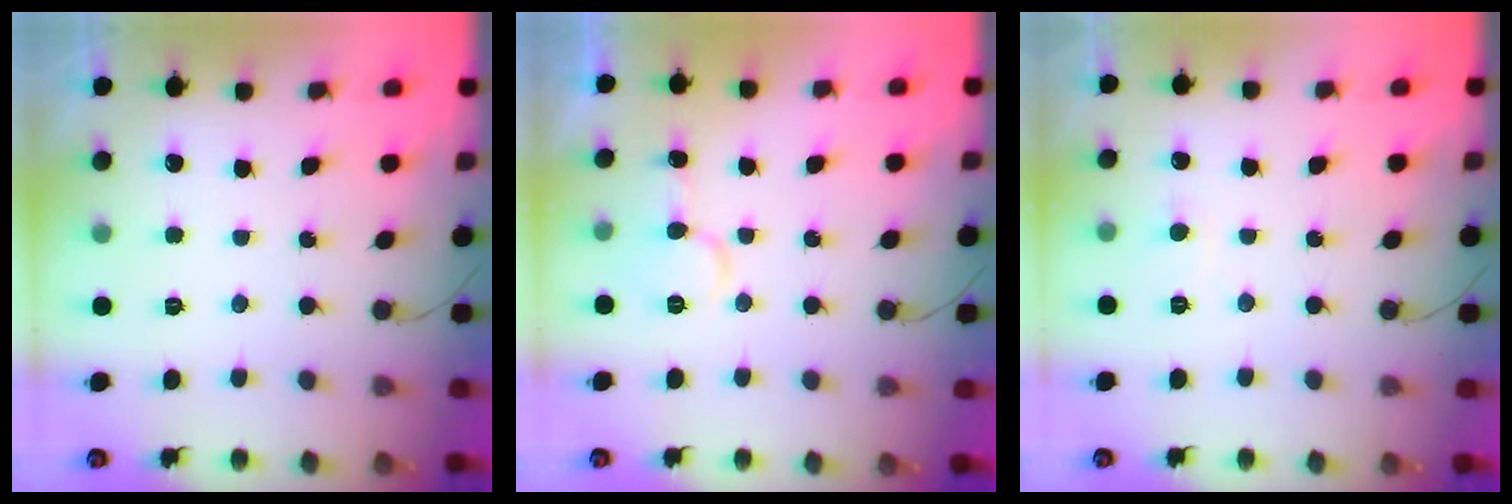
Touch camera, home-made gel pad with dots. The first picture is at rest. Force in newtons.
{"total": 8.5, "press": 8.5, "slide": 0.7}
{"total": 4.4, "press": 4.4, "slide": 0.3}